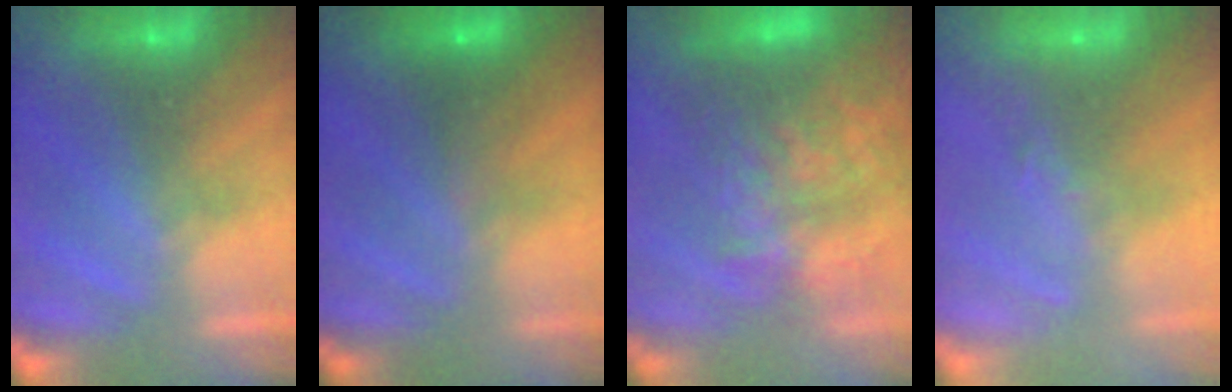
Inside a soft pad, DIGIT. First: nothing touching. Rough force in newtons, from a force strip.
{"total": 3.4}
{"total": 9.9}
{"total": 2.2}